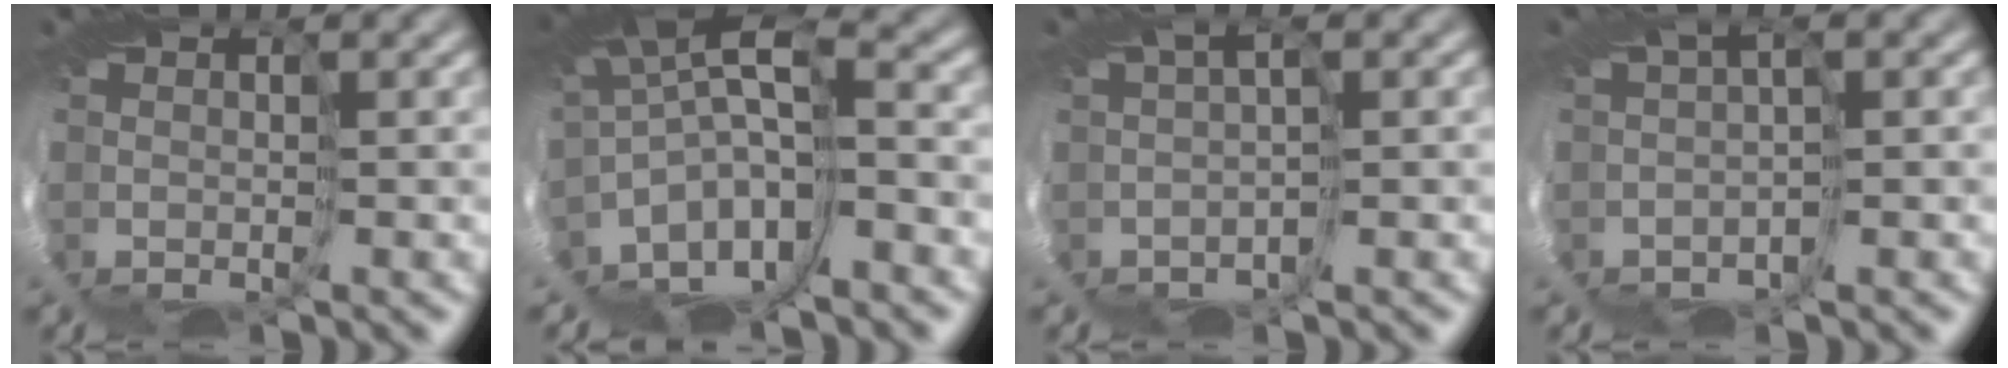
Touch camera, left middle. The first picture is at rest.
{"total": 8.3, "force": [-4.4, 3.4, 6.1], "torque": [-0.120, 0.003, -0.073]}
{"total": 0.9, "force": [-0.8, -0.5, 0.1], "torque": [-0.008, -0.005, -0.017]}
{"total": 1.3, "force": [-1.2, -0.3, 0.1], "torque": [-0.004, -0.007, -0.024]}